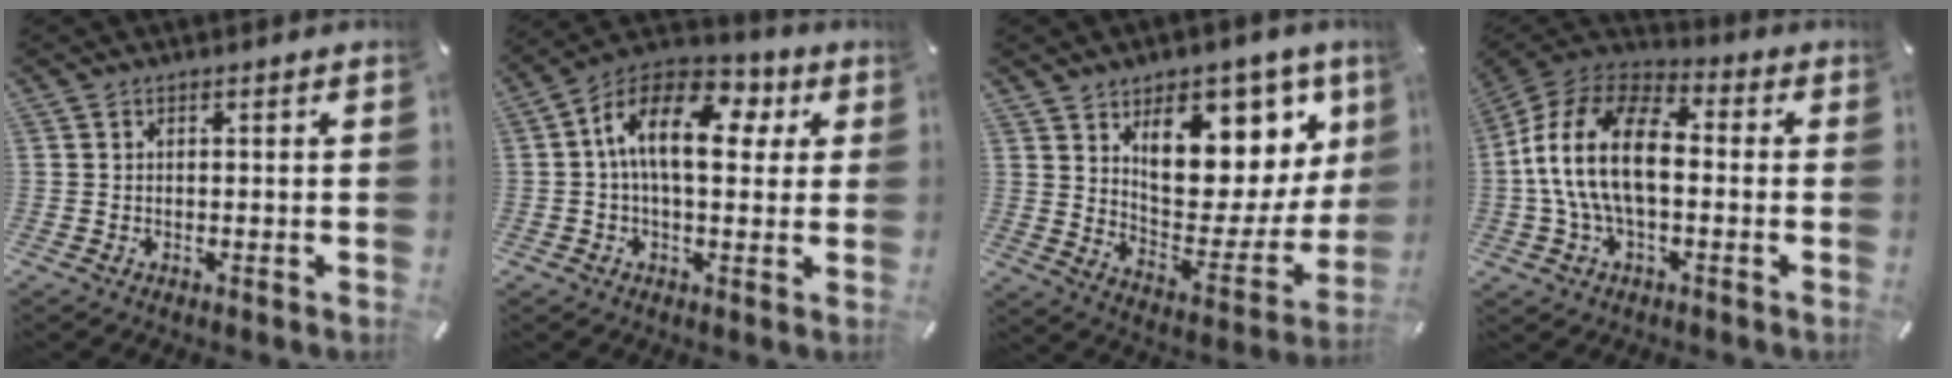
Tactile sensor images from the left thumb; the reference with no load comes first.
{"total": 15.9, "force": [3.3, 8.8, 12.9], "torque": [-0.228, 0.000, 0.056]}
{"total": 17.3, "force": [10.3, 9.6, 10.0], "torque": [-0.125, -0.098, 0.174]}
{"total": 17.6, "force": [-1.3, 10.3, 14.2], "torque": [-0.297, 0.017, -0.028]}